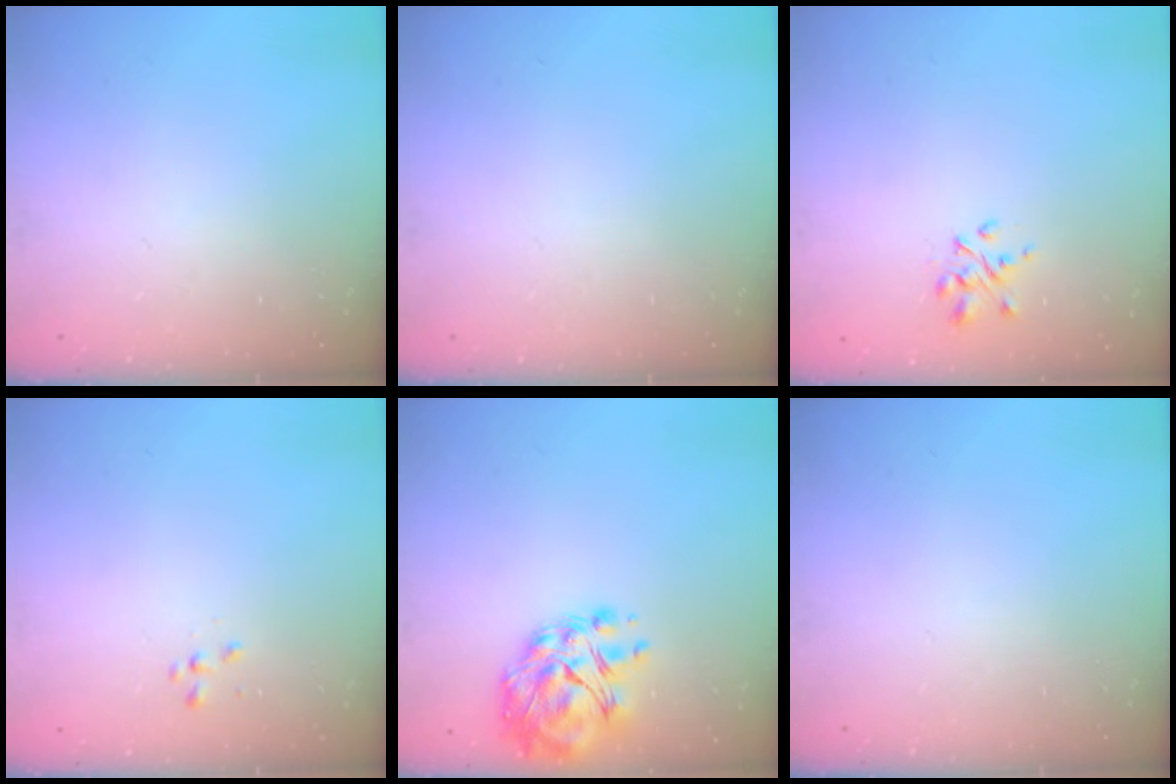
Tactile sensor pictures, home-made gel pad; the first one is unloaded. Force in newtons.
{"total": 0.0}
{"total": 2.7, "press": 2.5, "slide": 1.0}
{"total": 0.6, "press": 0.6, "slide": 0.2}
{"total": 10.4, "press": 9.8, "slide": 3.6}
{"total": 0.0}